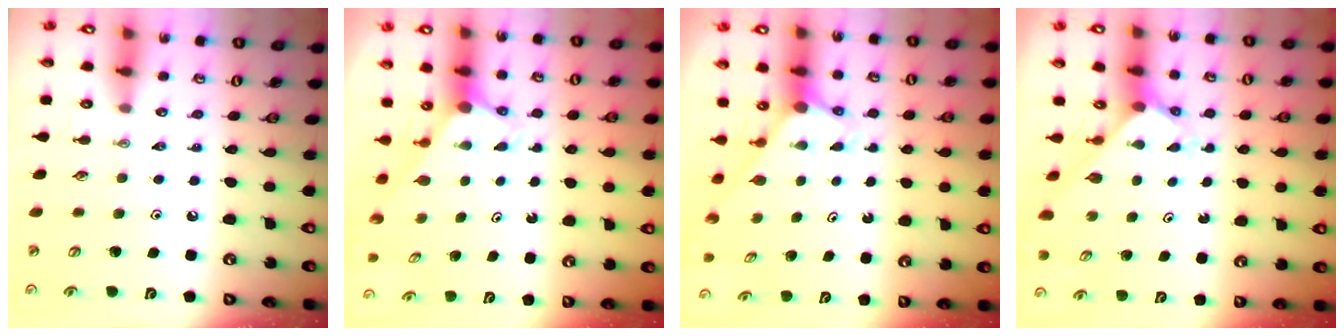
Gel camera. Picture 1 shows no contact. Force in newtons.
{"total": 2.7, "press": 2.7, "slide": 0.0}
{"total": 3.0, "press": 3.0, "slide": 0.0}
{"total": 2.1, "press": 2.1, "slide": 0.2}